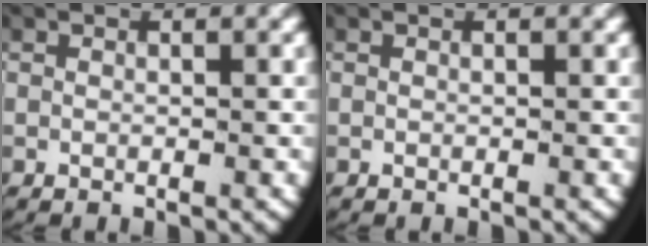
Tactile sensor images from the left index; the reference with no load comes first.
{"total": 0.0}